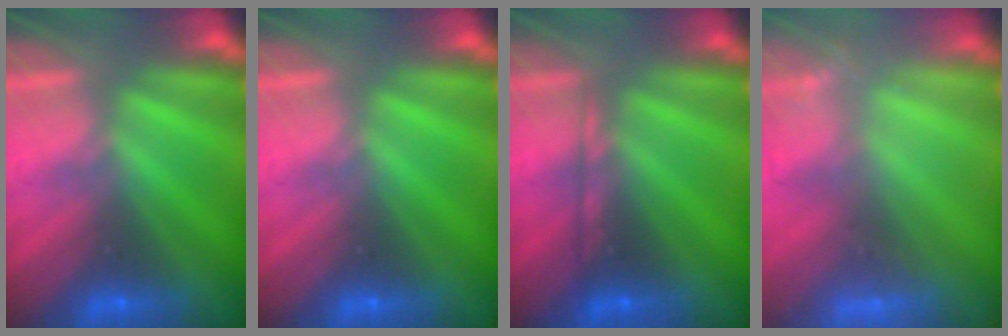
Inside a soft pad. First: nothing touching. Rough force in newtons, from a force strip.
{"total": 0.0}
{"total": 2.1}
{"total": 2.6}